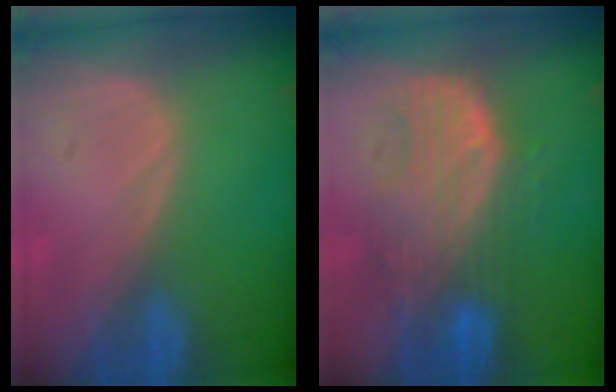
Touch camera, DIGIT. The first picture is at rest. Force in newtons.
{"total": 9.9, "press": 8.7, "slide": 4.8}